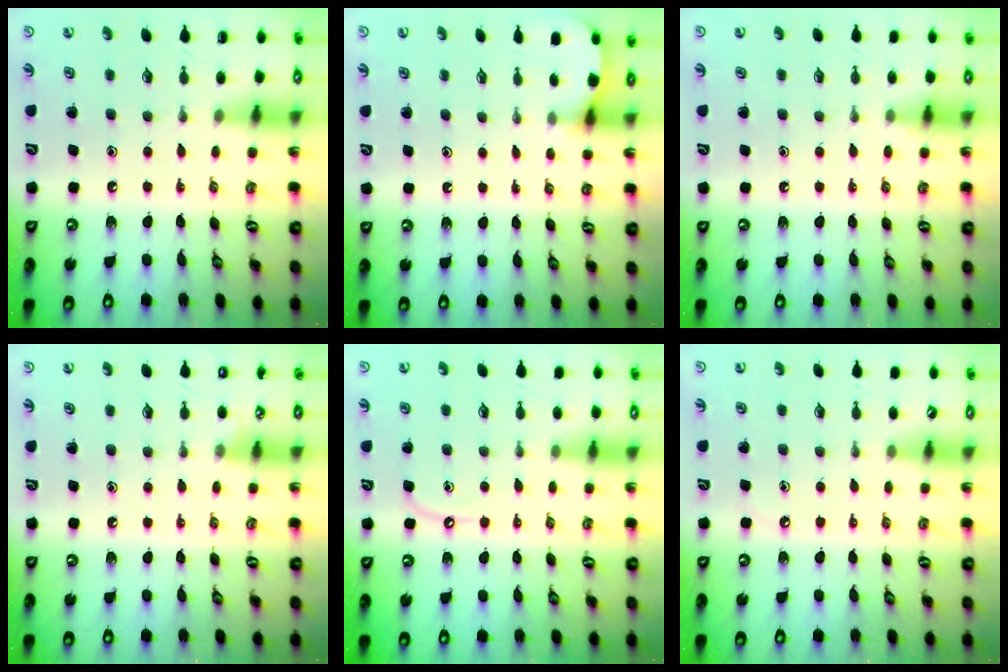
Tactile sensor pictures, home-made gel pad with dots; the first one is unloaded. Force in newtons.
{"total": 3.3, "press": 3.3, "slide": 0.3}
{"total": 5.2, "press": 5.1, "slide": 0.7}
{"total": 3.1, "press": 3.0, "slide": 0.5}
{"total": 5.9, "press": 5.8, "slide": 0.7}
{"total": 2.5, "press": 2.4, "slide": 0.4}